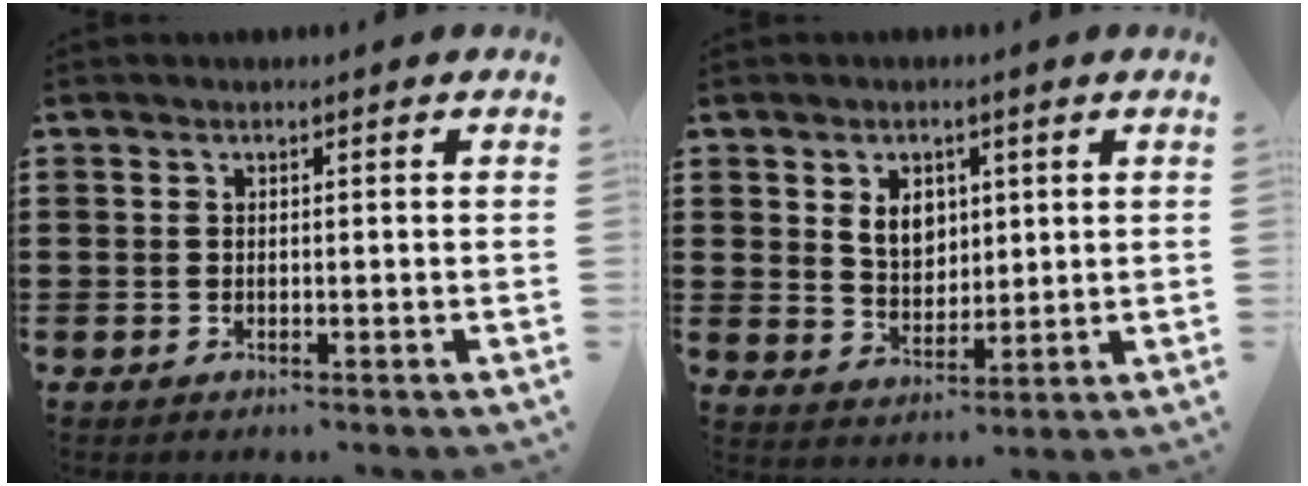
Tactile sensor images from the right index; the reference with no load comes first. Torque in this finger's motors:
{"motor_torque": [0.64, 0.54, 0.17, 0.06]}